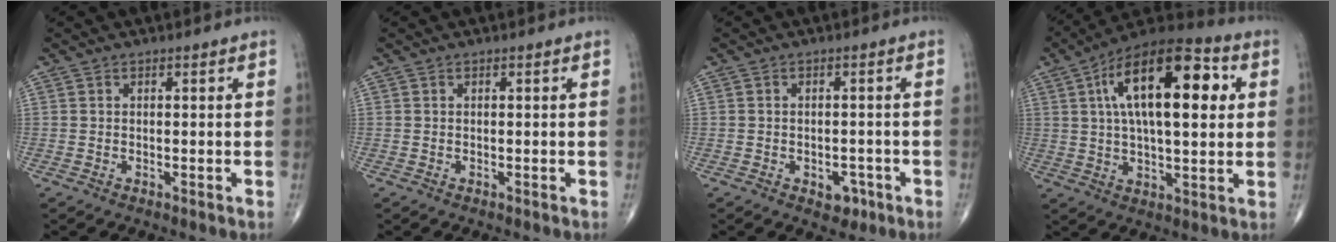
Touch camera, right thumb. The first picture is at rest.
{"total": 0.0}
{"total": 3.5, "force": [-1.6, 2.4, 2.0], "torque": [-0.008, 0.007, -0.018]}
{"total": 21.8, "force": [5.5, 9.2, 19.0], "torque": [-0.295, 0.014, 0.078]}